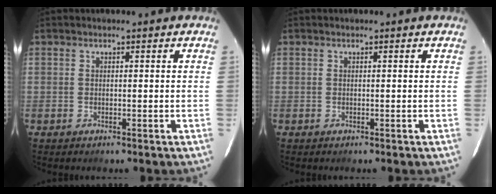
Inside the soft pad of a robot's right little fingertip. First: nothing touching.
{"total": 0.0}